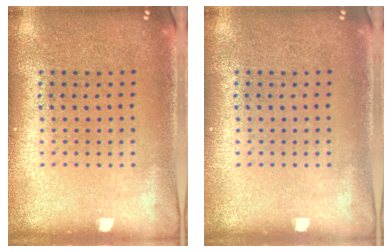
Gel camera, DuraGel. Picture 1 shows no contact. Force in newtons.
{"total": 0.0}